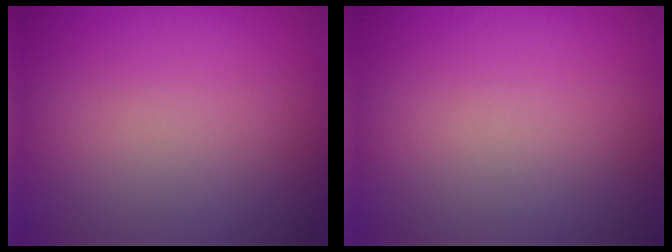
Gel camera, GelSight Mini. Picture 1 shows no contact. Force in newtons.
{"total": 0.0}